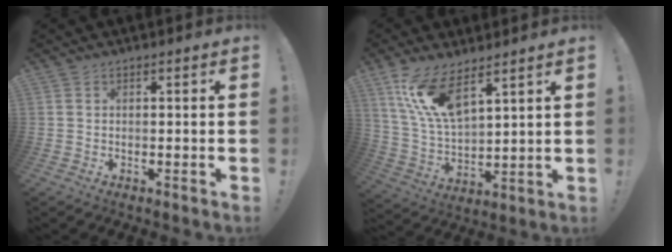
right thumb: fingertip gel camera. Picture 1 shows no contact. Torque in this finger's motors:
{"motor_torque": [1.59, 1.65, 0.76, 0.76, 0.08]}